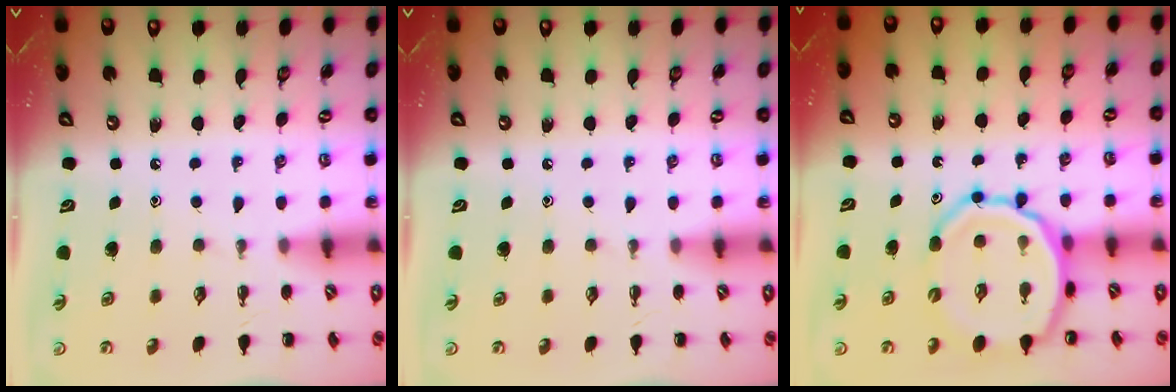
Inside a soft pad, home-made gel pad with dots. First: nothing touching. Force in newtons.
{"total": 0.0}
{"total": 12.9, "press": 12.5, "slide": 3.2}